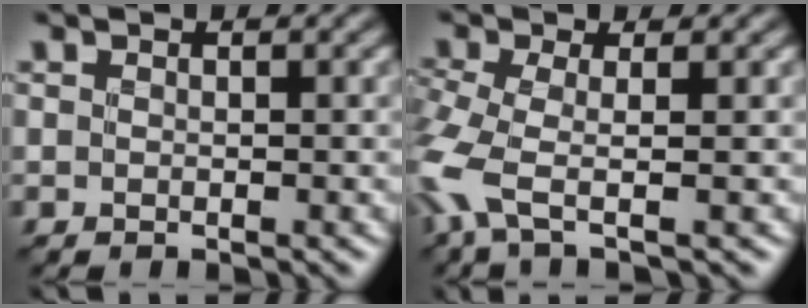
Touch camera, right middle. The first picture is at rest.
{"total": 5.2, "force": [-2.3, 1.6, 4.4], "torque": [-0.120, -0.016, -0.057]}